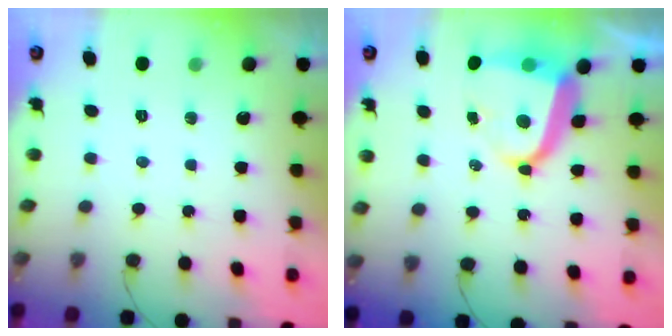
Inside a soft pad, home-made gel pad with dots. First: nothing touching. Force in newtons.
{"total": 10.3, "press": 10.2, "slide": 1.6}